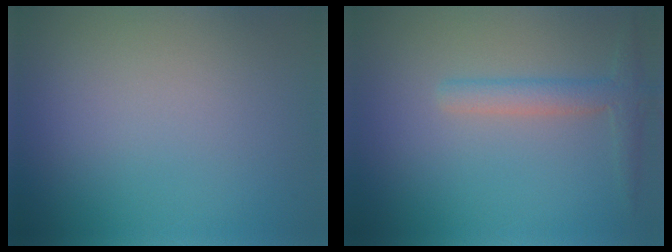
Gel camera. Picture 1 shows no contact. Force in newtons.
{"total": 2.4, "press": 2.4, "slide": 0.1}